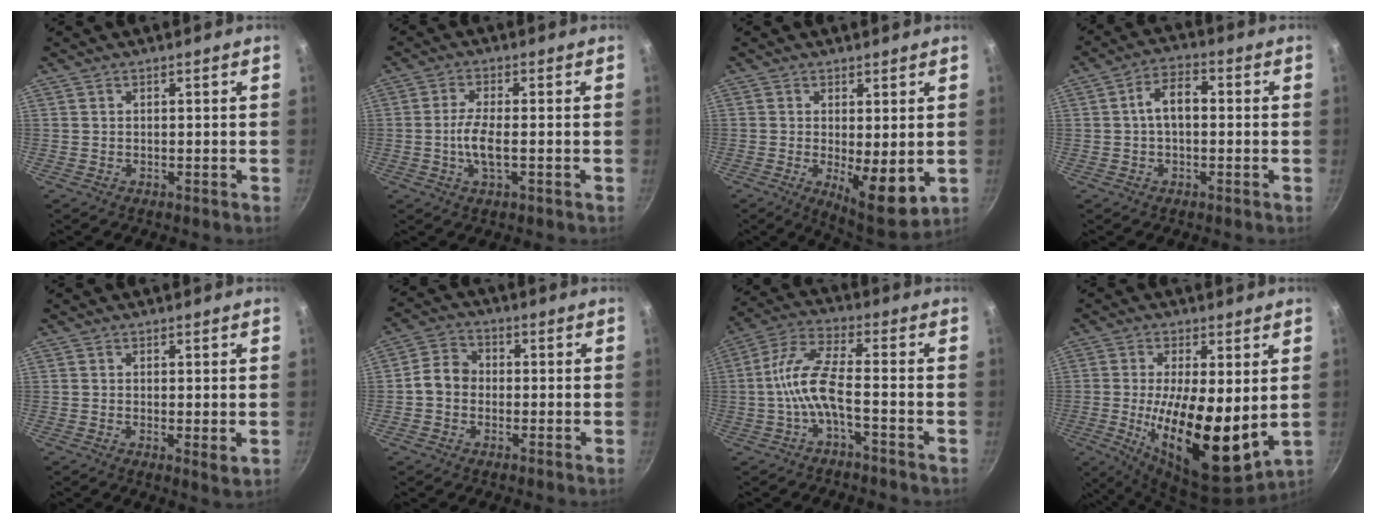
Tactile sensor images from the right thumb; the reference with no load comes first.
{"total": 5.4, "force": [-1.0, 1.6, 5.1], "torque": [-0.110, 0.005, -0.025]}
{"total": 9.6, "force": [-0.9, 3.4, 8.9], "torque": [-0.116, -0.024, -0.001]}
{"total": 6.3, "force": [0.1, 3.7, 5.0], "torque": [-0.076, 0.023, -0.007]}
{"total": 2.7, "force": [0.1, 0.8, 2.6], "torque": [-0.041, -0.011, 0.001]}
{"total": 5.8, "force": [-0.6, 4.9, 3.1], "torque": [-0.031, 0.018, -0.027]}
{"total": 9.2, "force": [-2.9, 2.6, 8.3], "torque": [-0.189, 0.037, -0.066]}
{"total": 18.6, "force": [-0.7, 7.1, 17.1], "torque": [-0.273, -0.026, -0.005]}